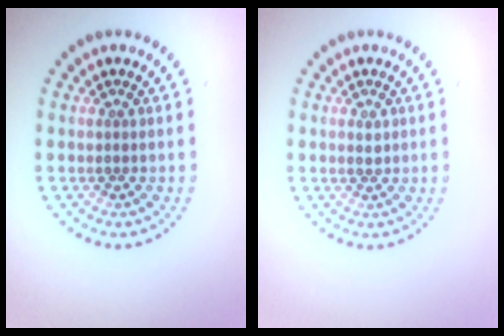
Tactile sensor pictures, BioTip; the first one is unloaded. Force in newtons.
{"total": 1.0, "press": 1.0, "slide": 0.1}